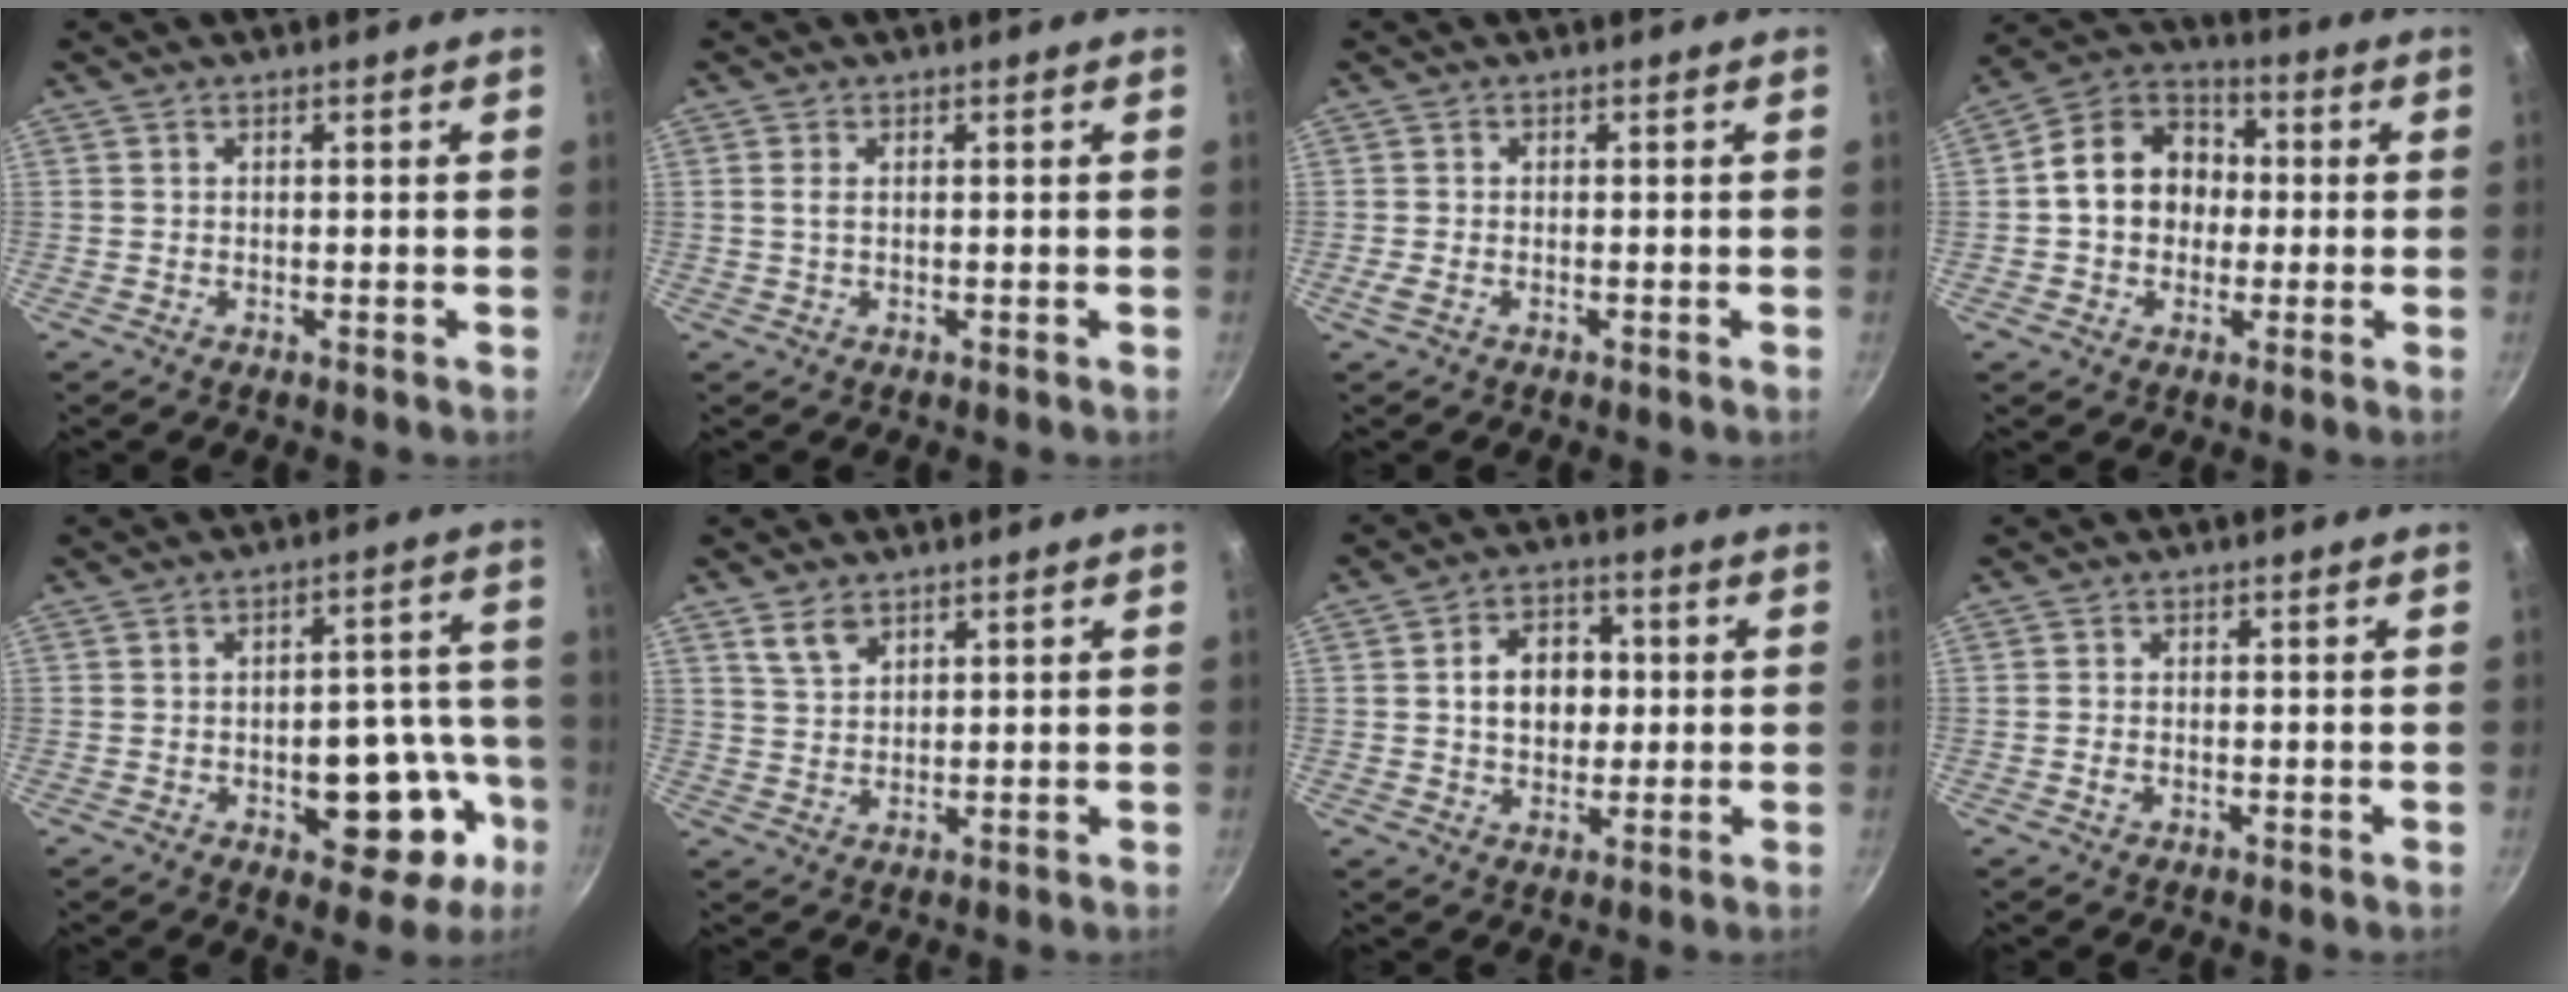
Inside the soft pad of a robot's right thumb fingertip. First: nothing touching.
{"total": 1.2, "force": [0.2, 0.6, 1.1], "torque": [-0.023, 0.001, 0.004]}
{"total": 1.6, "force": [-0.7, 0.7, 1.2], "torque": [-0.032, 0.003, -0.017]}
{"total": 12.7, "force": [0.1, 10.4, 7.3], "torque": [-0.085, 0.030, -0.016]}
{"total": 14.8, "force": [-5.1, 8.2, 11.2], "torque": [-0.078, 0.041, -0.062]}
{"total": 4.3, "force": [2.8, 2.4, 2.2], "torque": [-0.035, -0.010, 0.060]}
{"total": 9.3, "force": [0.9, 7.1, 6.0], "torque": [-0.061, 0.013, 0.009]}
{"total": 1.4, "force": [-0.5, 1.0, 0.9], "torque": [-0.020, 0.004, -0.012]}